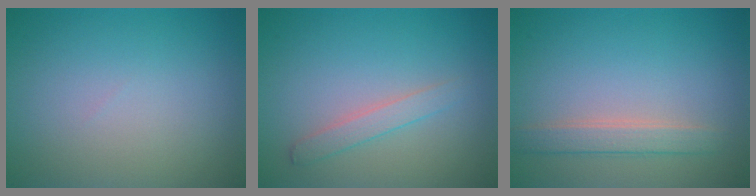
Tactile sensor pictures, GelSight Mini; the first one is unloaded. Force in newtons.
{"total": 1.7, "press": 1.7, "slide": 0.1}
{"total": 2.3, "press": 2.3, "slide": 0.3}